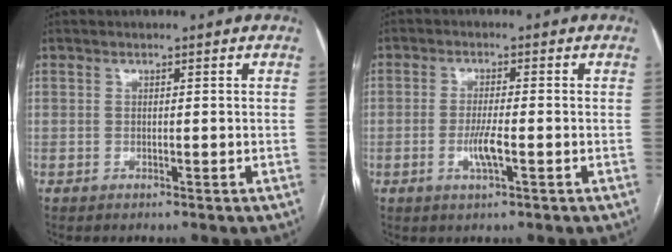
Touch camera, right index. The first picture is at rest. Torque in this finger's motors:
{"motor_torque": [0.05, 0.04, -0.01, 0.03]}